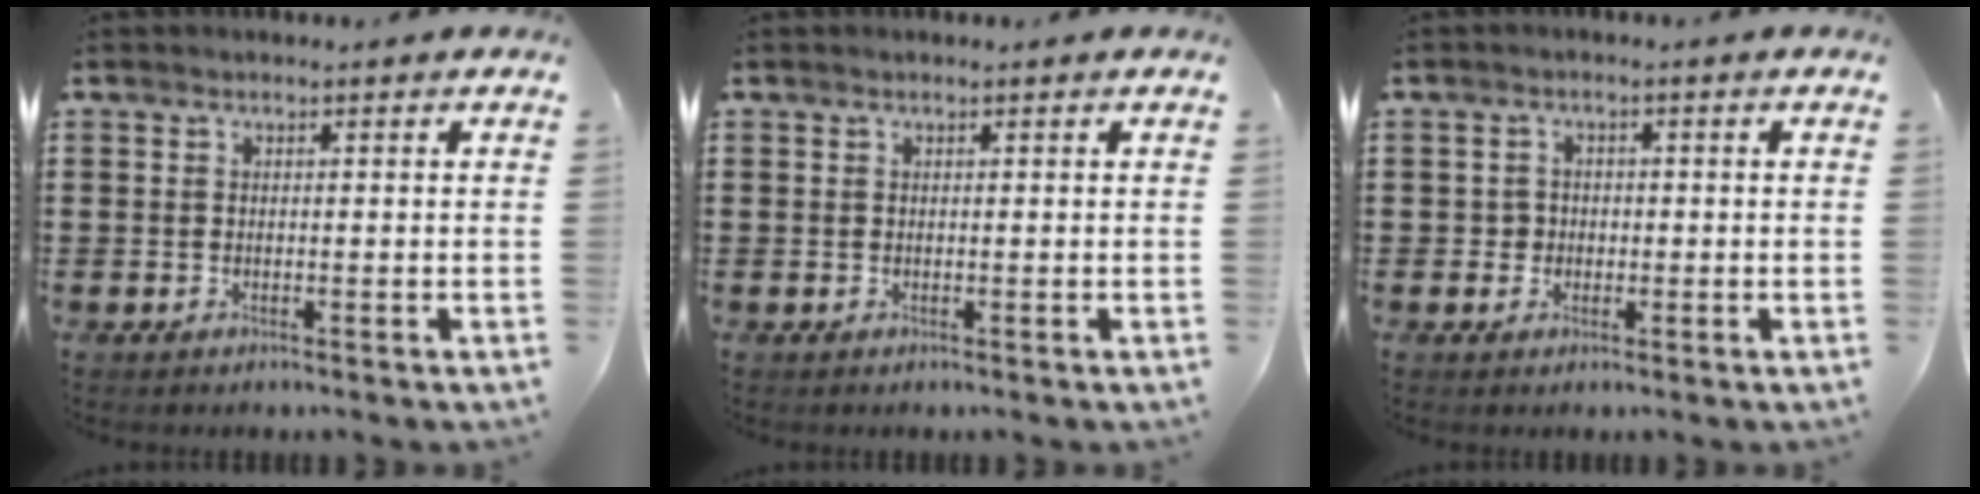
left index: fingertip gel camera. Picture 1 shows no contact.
{"total": 0.0}
{"total": 2.0, "force": [-0.3, 1.9, 0.5], "torque": [-0.018, 0.006, -0.009]}